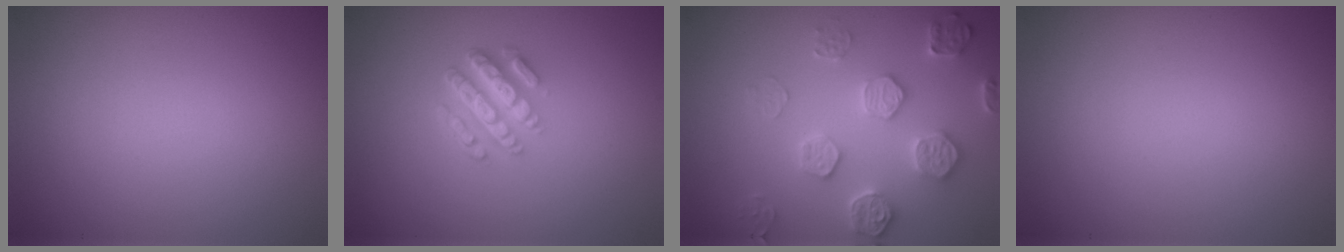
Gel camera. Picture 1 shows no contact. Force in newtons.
{"total": 4.3, "press": 3.0, "slide": 3.1}
{"total": 4.4, "press": 4.3, "slide": 0.9}
{"total": 0.0}